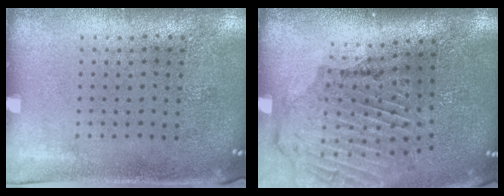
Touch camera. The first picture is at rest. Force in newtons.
{"total": 2.0, "press": 1.9, "slide": 0.6}